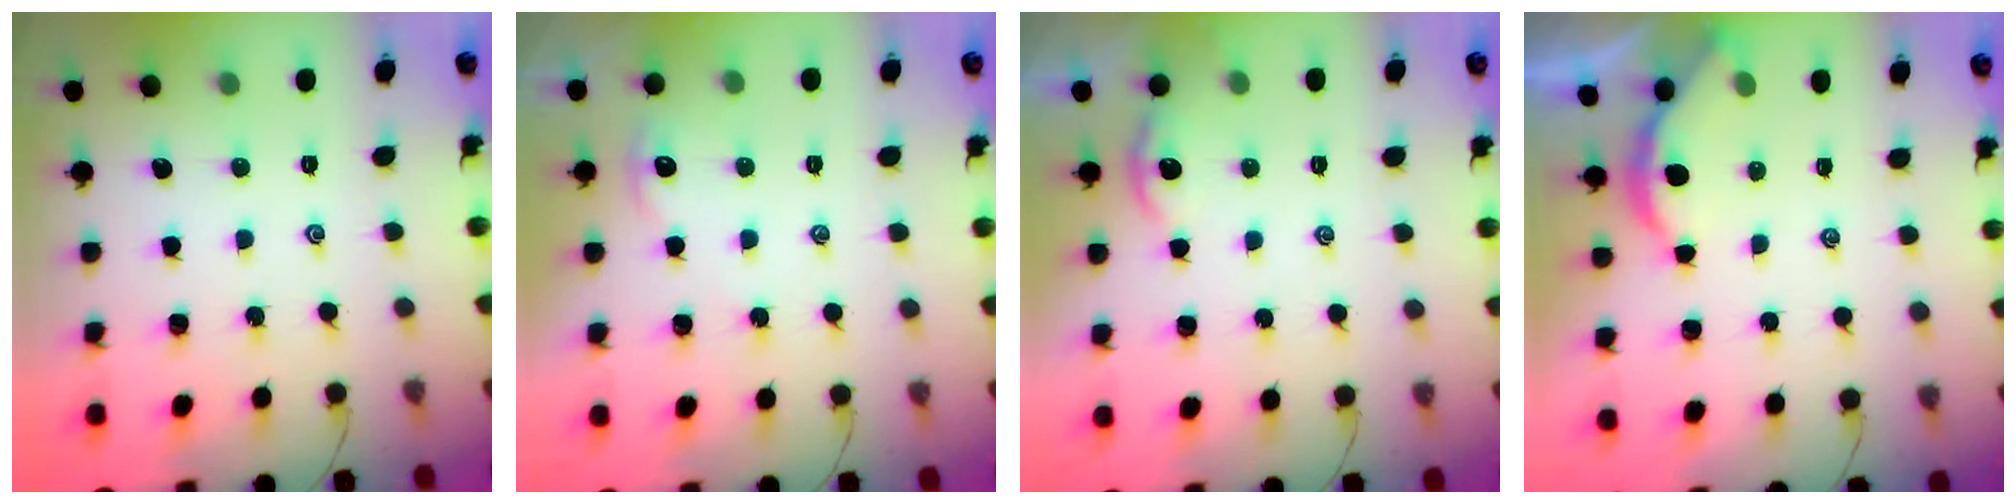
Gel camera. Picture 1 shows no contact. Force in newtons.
{"total": 2.5, "press": 2.5, "slide": 0.3}
{"total": 3.4, "press": 3.4, "slide": 0.4}
{"total": 1.9, "press": 1.9, "slide": 0.1}